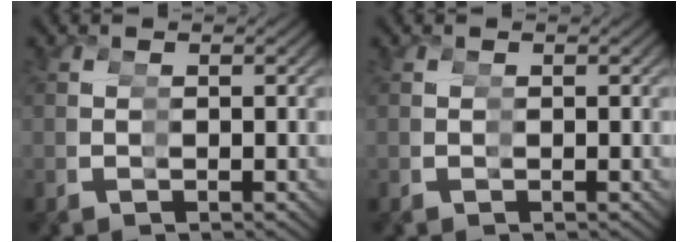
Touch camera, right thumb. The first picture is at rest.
{"total": 0.0}